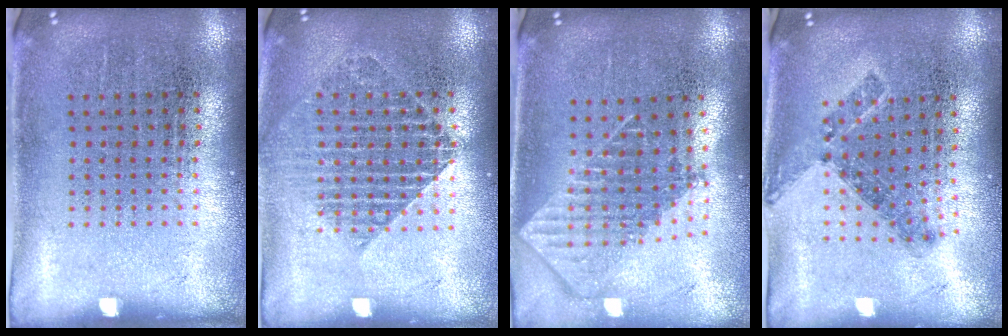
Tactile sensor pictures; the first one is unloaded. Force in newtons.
{"total": 1.6, "press": 1.4, "slide": 0.7}
{"total": 1.9, "press": 1.5, "slide": 1.3}
{"total": 0.8, "press": 0.8, "slide": 0.3}